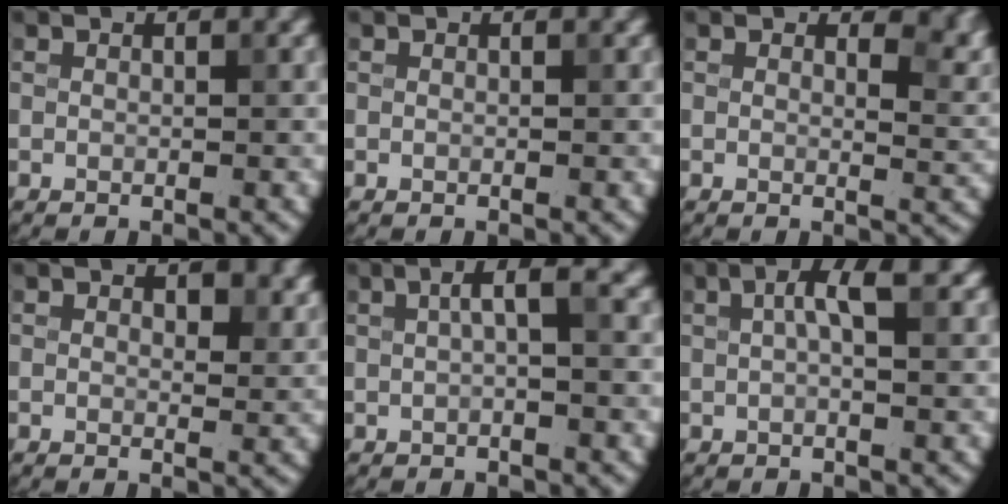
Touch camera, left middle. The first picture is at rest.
{"total": 0.0}
{"total": 3.8, "force": [2.1, 1.9, 2.5], "torque": [-0.029, -0.008, 0.024]}
{"total": 2.2, "force": [1.2, 1.2, 1.4], "torque": [-0.017, -0.007, 0.019]}
{"total": 2.3, "force": [0.5, 0.4, 2.2], "torque": [-0.039, 0.013, 0.006]}
{"total": 3.9, "force": [1.1, 1.3, 3.5], "torque": [-0.065, 0.011, 0.015]}